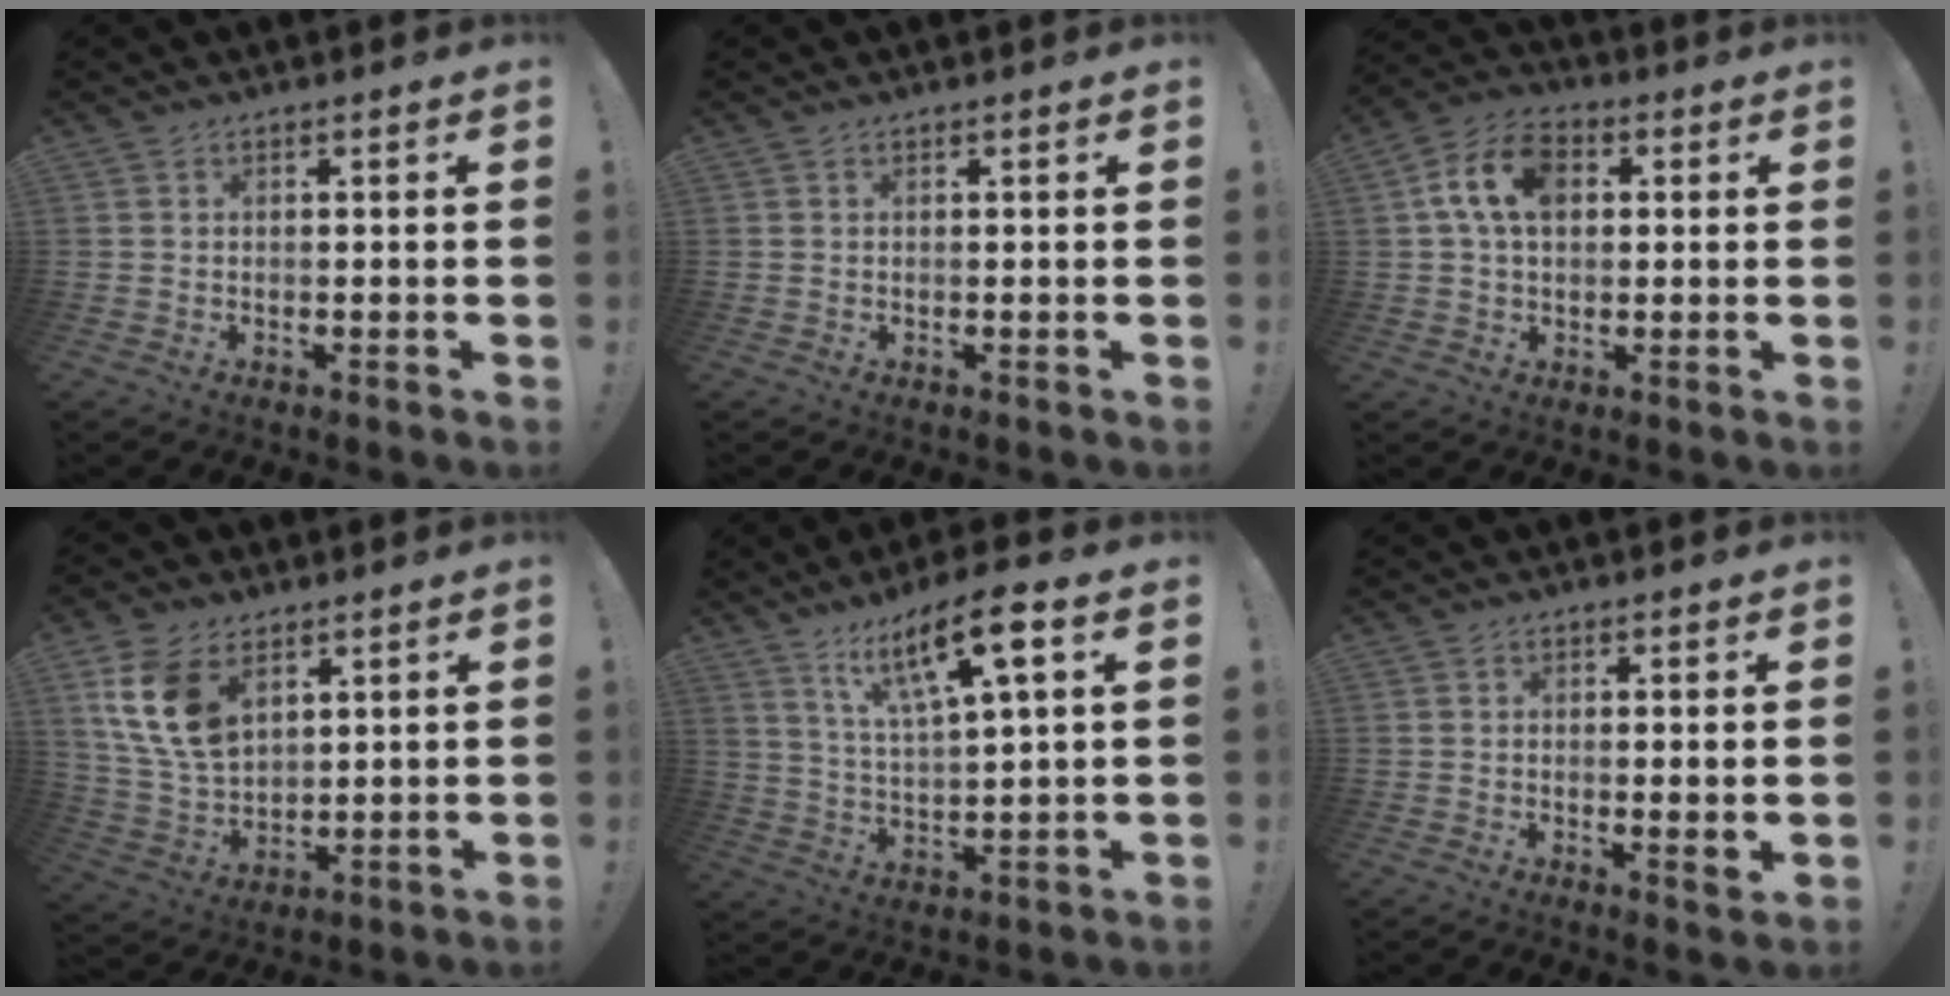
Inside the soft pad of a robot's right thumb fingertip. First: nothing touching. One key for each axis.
{"total": 0.0}
{"total": 11.8, "fx": 2.9, "fy": 8.0, "fz": 8.2, "tx": -0.147, "ty": 0.017, "tz": 0.057}
{"total": 14.9, "fx": 6.8, "fy": 9.6, "fz": 9.1, "tx": -0.192, "ty": -0.022, "tz": 0.134}
{"total": 13.9, "fx": 7.2, "fy": 3.3, "fz": 11.4, "tx": -0.187, "ty": -0.028, "tz": 0.113}
{"total": 2.3, "fx": 0.6, "fy": -0.2, "fz": 2.2, "tx": -0.023, "ty": -0.011, "tz": 0.008}